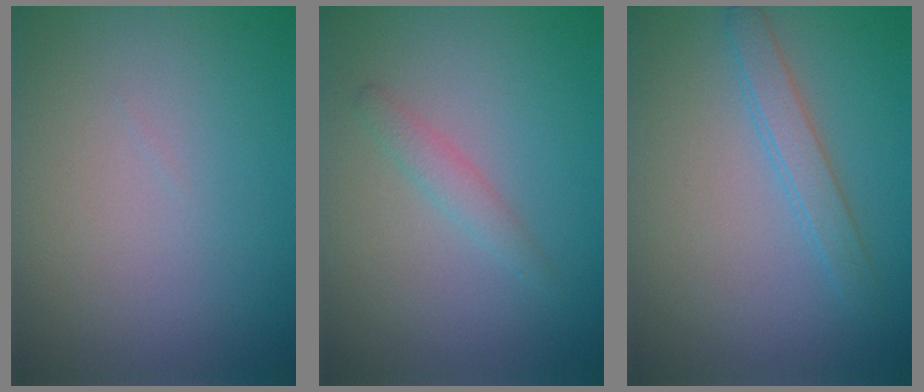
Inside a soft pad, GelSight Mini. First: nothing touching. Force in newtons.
{"total": 1.4, "press": 1.4, "slide": 0.0}
{"total": 2.0, "press": 2.0, "slide": 0.0}